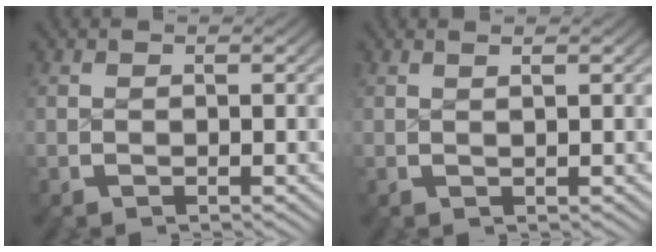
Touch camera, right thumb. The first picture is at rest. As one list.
[{"total": 0.9, "force": [0.6, -0.1, 0.6], "torque": [-0.008, 0.001, 0.014]}]